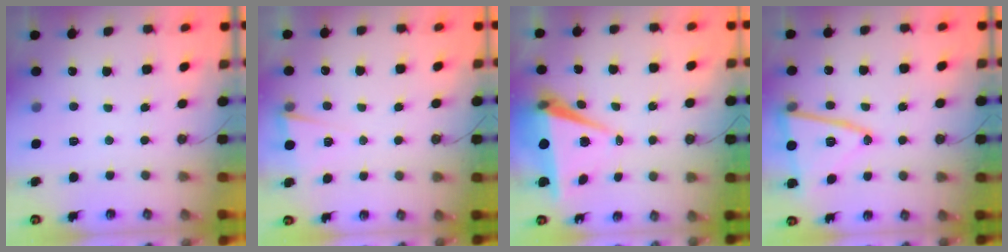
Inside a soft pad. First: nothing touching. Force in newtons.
{"total": 2.9, "press": 2.6, "slide": 1.3}
{"total": 8.1, "press": 7.0, "slide": 4.1}
{"total": 14.3, "press": 14.1, "slide": 2.4}